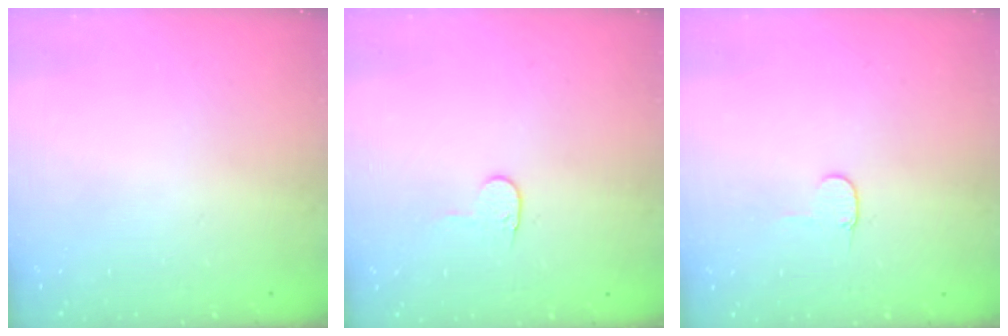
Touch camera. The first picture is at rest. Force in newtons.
{"total": 4.1, "press": 4.1, "slide": 0.4}
{"total": 3.8, "press": 3.8, "slide": 0.4}